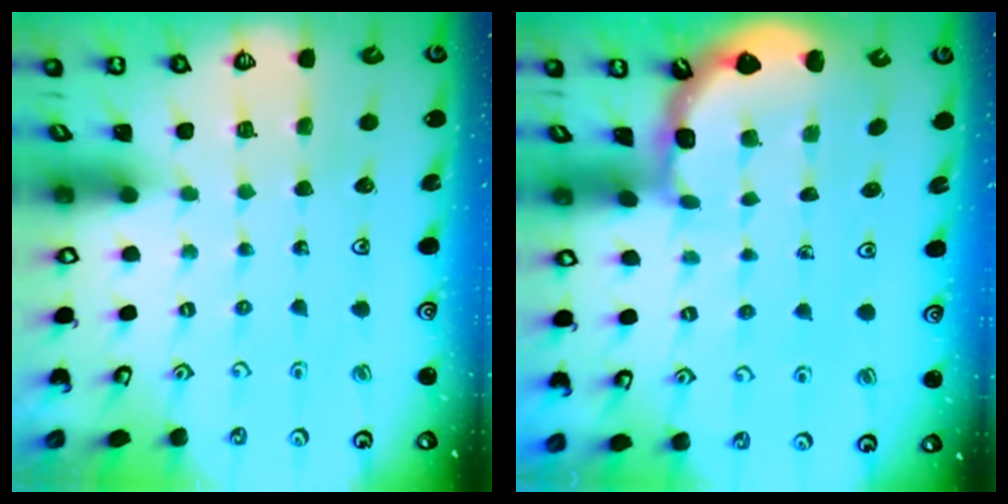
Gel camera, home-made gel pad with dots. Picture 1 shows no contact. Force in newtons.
{"total": 2.1, "press": 2.1, "slide": 0.2}